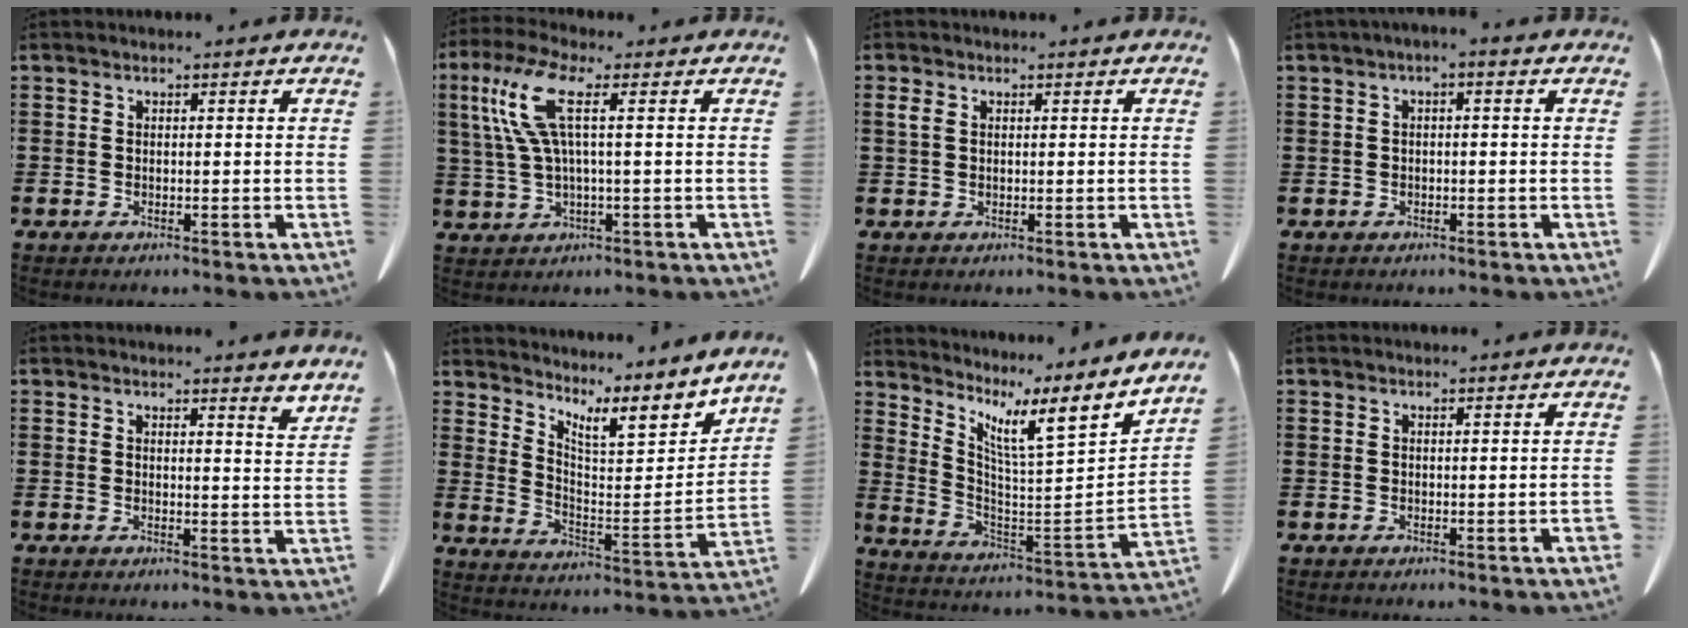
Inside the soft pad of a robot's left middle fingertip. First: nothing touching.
{"total": 8.5, "force": [2.3, 1.8, 8.0], "torque": [-0.195, -0.009, 0.027]}
{"total": 1.4, "force": [0.4, 0.8, 1.1], "torque": [-0.025, 0.005, 0.006]}
{"total": 1.3, "force": [-0.6, 0.3, 1.1], "torque": [-0.020, -0.001, -0.010]}
{"total": 2.7, "force": [2.6, -0.3, 0.3], "torque": [-0.005, -0.013, 0.048]}
{"total": 7.8, "force": [6.2, 1.5, 4.4], "torque": [-0.073, -0.052, 0.100]}
{"total": 7.6, "force": [5.5, 0.3, 5.2], "torque": [-0.102, -0.067, 0.073]}
{"total": 0.6, "force": [-0.1, -0.2, 0.6], "torque": [-0.010, -0.004, -0.001]}